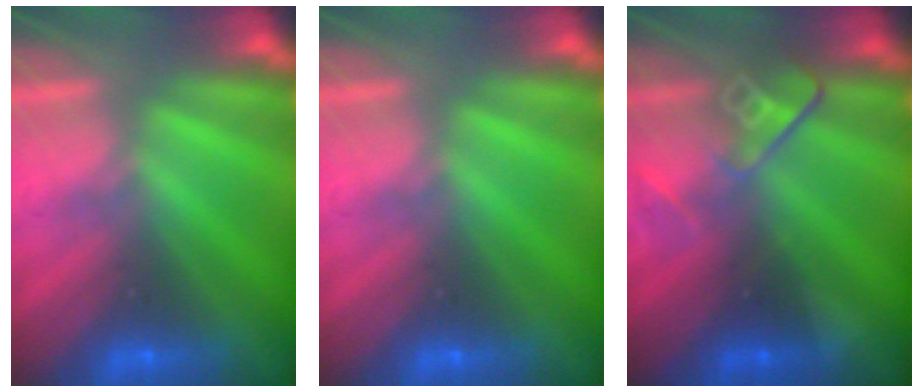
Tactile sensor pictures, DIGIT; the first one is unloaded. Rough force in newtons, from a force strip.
{"total": 0.0}
{"total": 2.6}